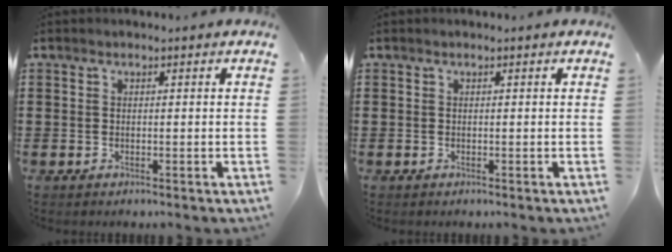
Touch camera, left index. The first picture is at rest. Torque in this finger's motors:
{"motor_torque": [0.00, 0.00, 0.01, -0.01]}